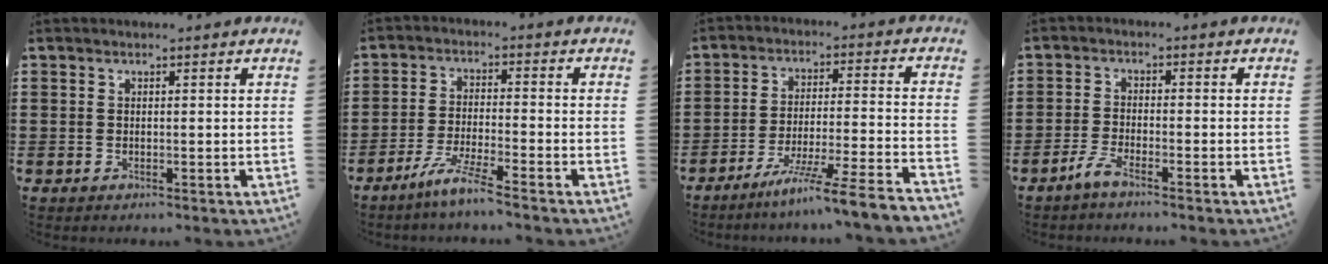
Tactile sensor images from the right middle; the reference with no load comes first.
{"total": 5.5, "force": [-4.6, -0.3, 3.1], "torque": [-0.069, -0.014, -0.088]}
{"total": 8.3, "force": [-7.1, -1.3, 4.1], "torque": [-0.065, -0.011, -0.137]}
{"total": 3.1, "force": [-2.4, 0.3, 2.0], "torque": [-0.053, -0.006, -0.051]}